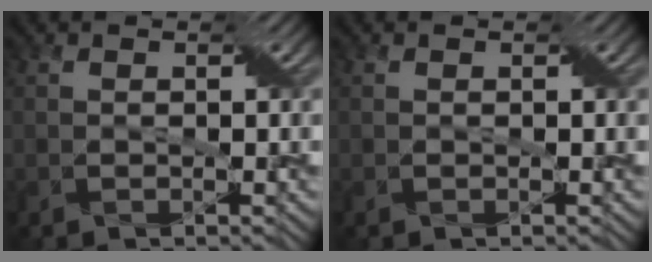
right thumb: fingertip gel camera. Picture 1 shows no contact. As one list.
[{"total": 0.0}]